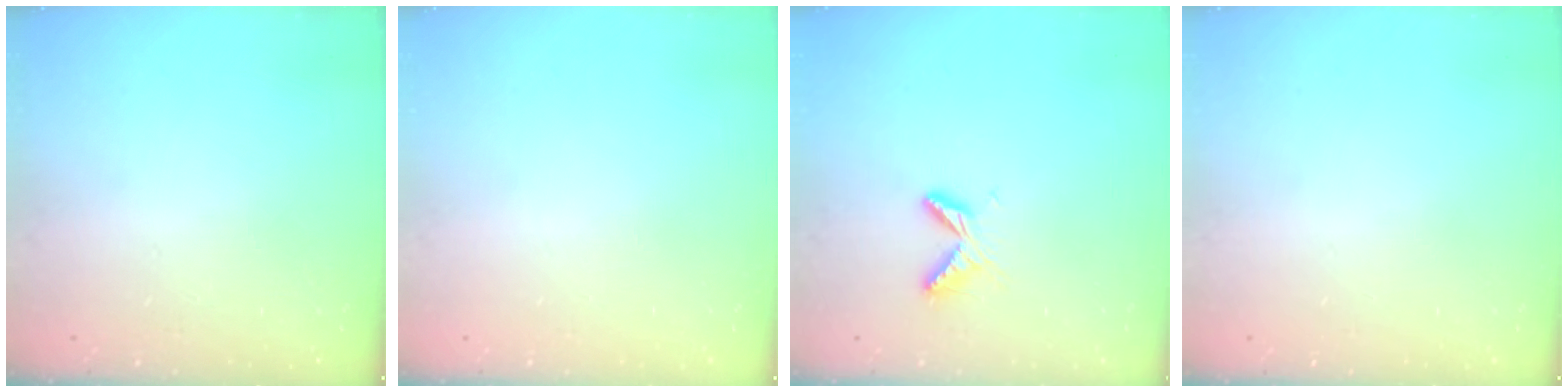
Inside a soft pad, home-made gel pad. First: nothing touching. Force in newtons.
{"total": 0.0}
{"total": 6.3, "press": 6.2, "slide": 0.7}
{"total": 0.0}